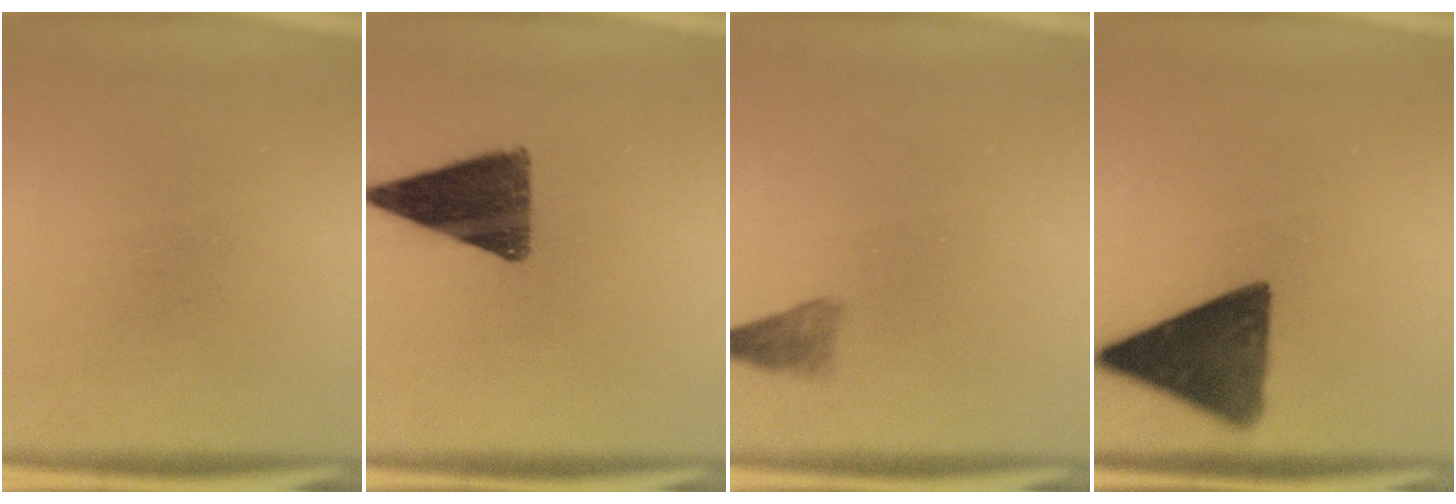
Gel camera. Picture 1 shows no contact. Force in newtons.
{"total": 11.7}
{"total": 1.9}
{"total": 12.8}